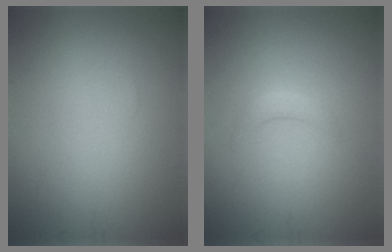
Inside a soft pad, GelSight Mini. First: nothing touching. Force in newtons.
{"total": 1.2, "press": 1.2, "slide": 0.2}